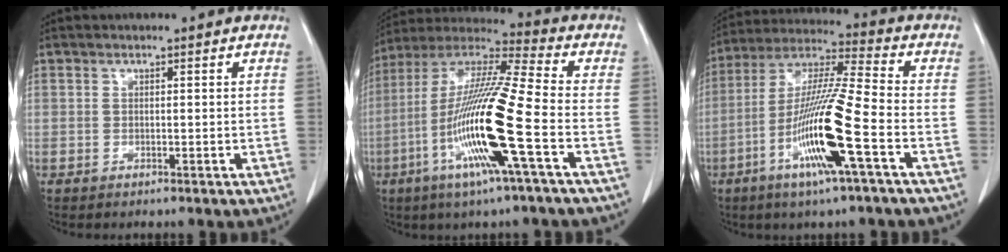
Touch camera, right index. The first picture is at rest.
{"total": 18.4, "force": [-5.7, -0.3, 17.5], "torque": [-0.354, -0.015, -0.118]}
{"total": 15.5, "force": [-5.7, -0.2, 14.4], "torque": [-0.290, -0.013, -0.112]}